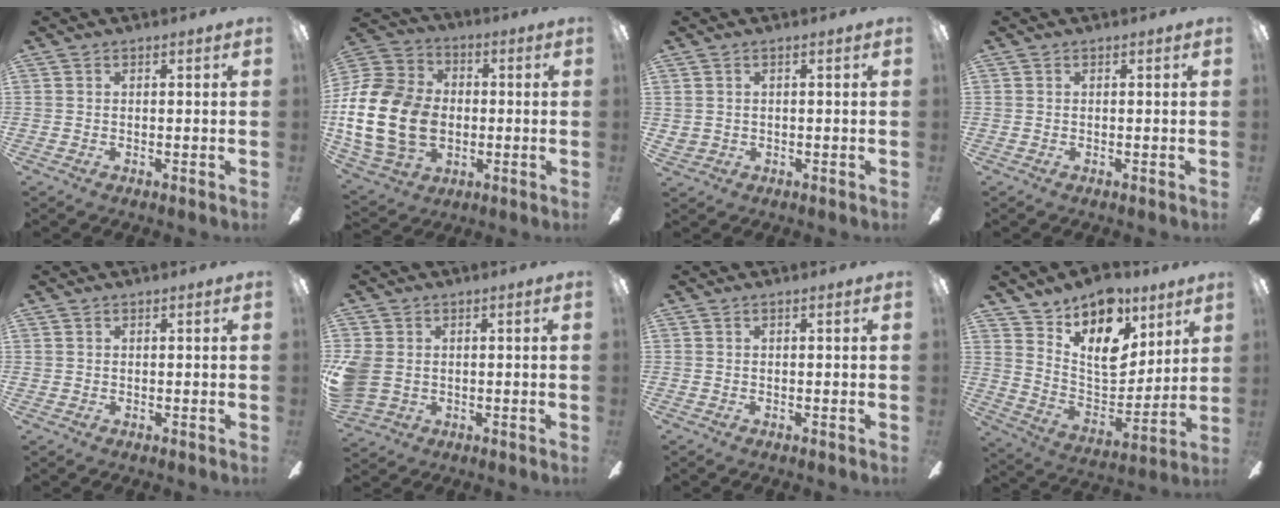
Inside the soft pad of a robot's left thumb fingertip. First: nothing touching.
{"total": 20.6, "force": [-2.3, 15.5, 13.5], "torque": [-0.291, 0.027, -0.029]}
{"total": 1.2, "force": [0.5, 1.0, 0.2], "torque": [-0.006, 0.002, 0.008]}
{"total": 0.0}
{"total": 0.6, "force": [0.4, 0.5, -0.1], "torque": [0.000, 0.001, 0.008]}
{"total": 7.1, "force": [0.3, 6.0, 3.8], "torque": [-0.097, 0.014, 0.012]}
{"total": 0.0}
{"total": 16.4, "force": [10.6, 9.2, 8.5], "torque": [-0.135, -0.074, 0.193]}